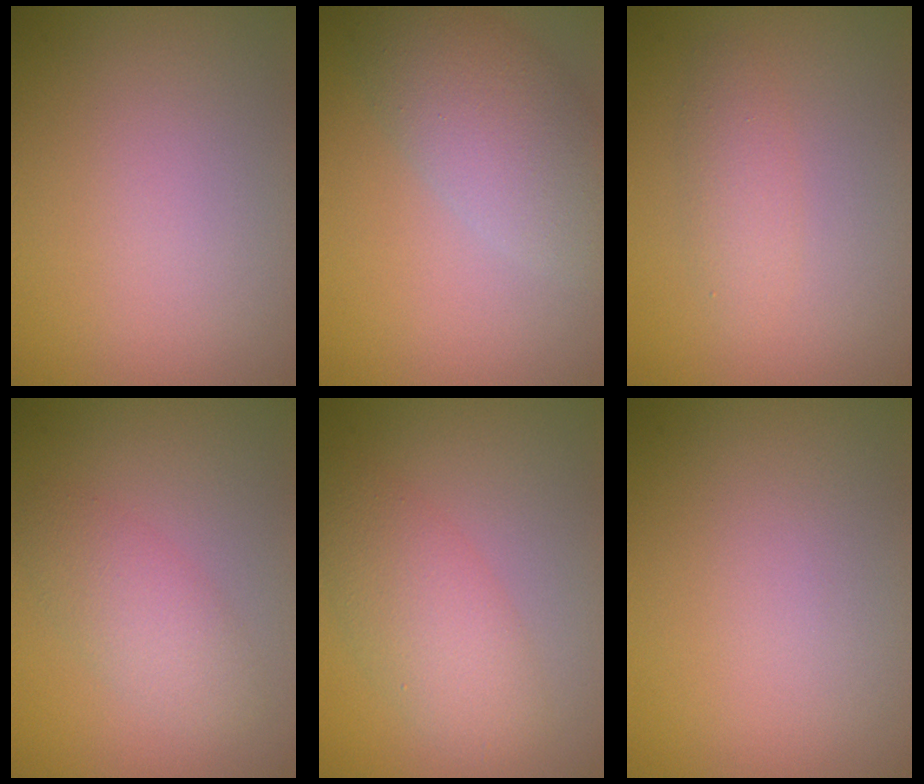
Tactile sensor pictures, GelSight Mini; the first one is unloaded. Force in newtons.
{"total": 5.5, "press": 5.5, "slide": 0.6}
{"total": 1.9, "press": 1.9, "slide": 0.0}
{"total": 3.0, "press": 3.0, "slide": 0.0}
{"total": 4.2, "press": 4.2, "slide": 0.1}
{"total": 0.0}